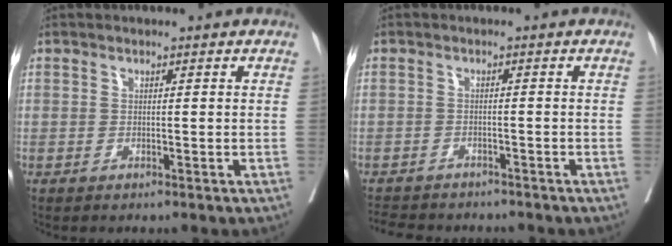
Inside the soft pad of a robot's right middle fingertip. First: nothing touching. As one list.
[{"total": 8.1, "force": [-7.3, 2.4, 2.4], "torque": [-0.048, -0.006, -0.101]}]